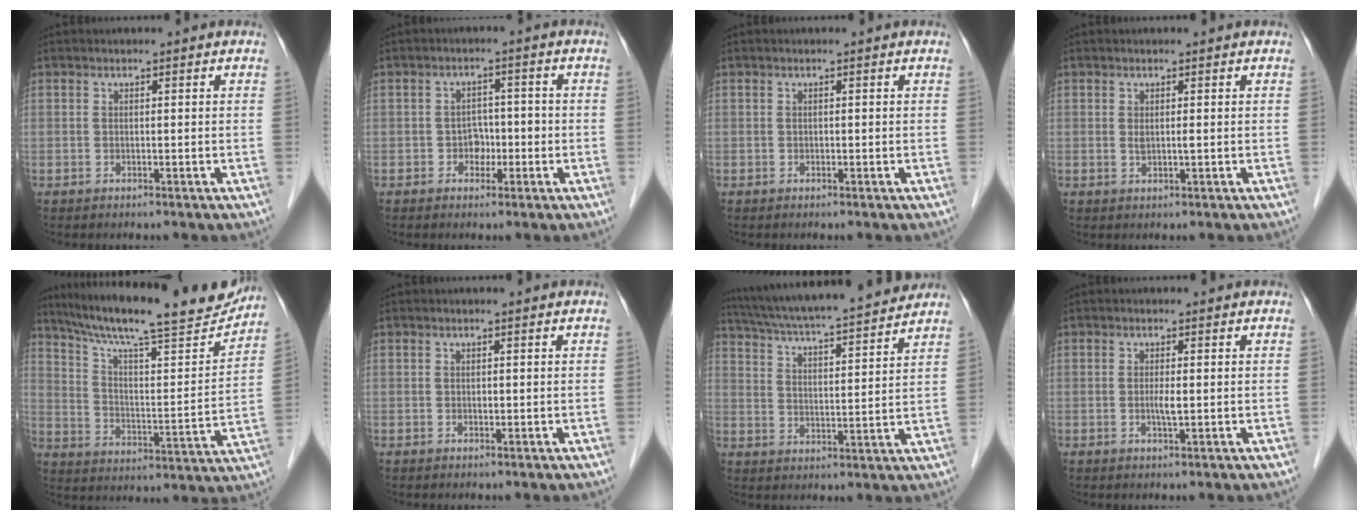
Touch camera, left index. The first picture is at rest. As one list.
[{"total": 3.1, "force": [-1.1, 2.3, 1.7], "torque": [-0.020, 0.009, -0.017]}, {"total": 0.0}, {"total": 1.1, "force": [0.2, 0.1, 1.1], "torque": [-0.026, -0.003, 0.004]}, {"total": 23.3, "force": [20.3, 2.6, 11.0], "torque": [-0.187, -0.013, 0.295]}, {"total": 0.0}, {"total": 19.2, "force": [17.3, 0.7, 8.2], "torque": [-0.145, 0.014, 0.261]}, {"total": 1.6, "force": [-0.1, 0.1, 1.6], "torque": [-0.034, -0.004, -0.003]}]